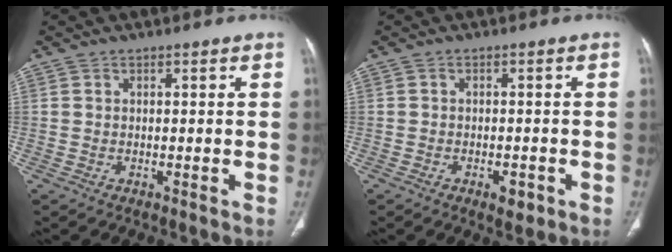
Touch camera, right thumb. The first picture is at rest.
{"total": 2.9, "force": [-1.4, 1.6, 2.0], "torque": [-0.018, 0.003, -0.015]}